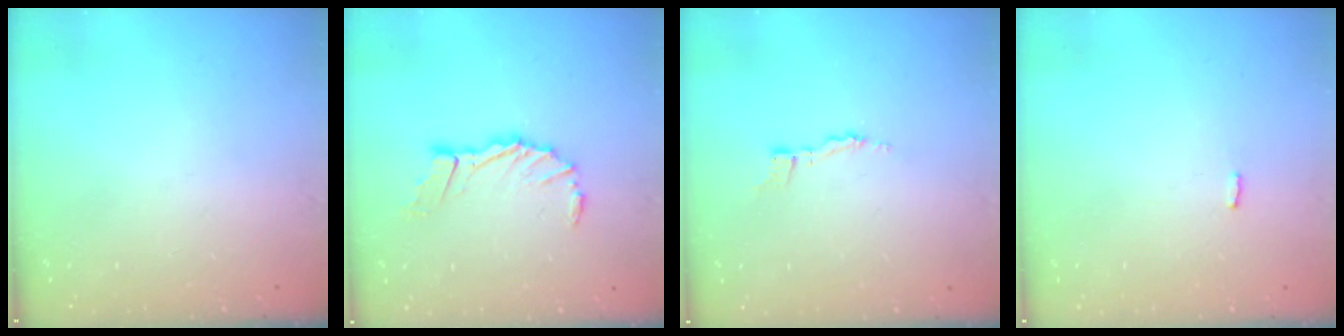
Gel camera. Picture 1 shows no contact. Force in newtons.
{"total": 9.8, "press": 9.6, "slide": 1.7}
{"total": 3.6, "press": 3.6, "slide": 0.2}
{"total": 2.5, "press": 2.5, "slide": 0.4}